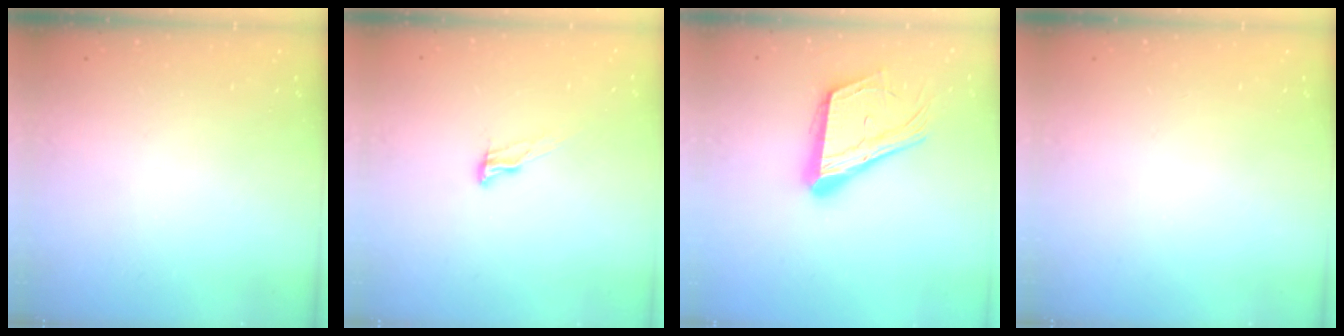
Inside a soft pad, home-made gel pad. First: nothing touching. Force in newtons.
{"total": 6.5, "press": 6.5, "slide": 0.7}
{"total": 18.8, "press": 18.5, "slide": 3.2}
{"total": 0.0}